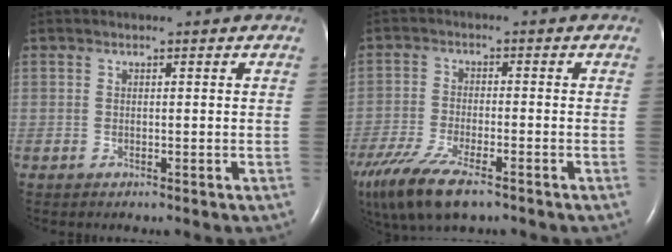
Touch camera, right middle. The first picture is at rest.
{"total": 13.6, "force": [-9.5, 3.8, 9.1], "torque": [-0.204, -0.034, -0.164]}